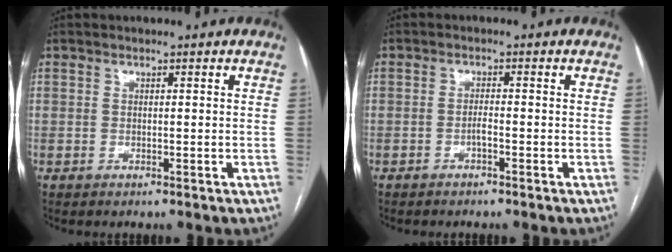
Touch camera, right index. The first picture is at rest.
{"total": 1.3, "force": [-0.8, 0.1, 1.0], "torque": [-0.019, 0.002, -0.016]}